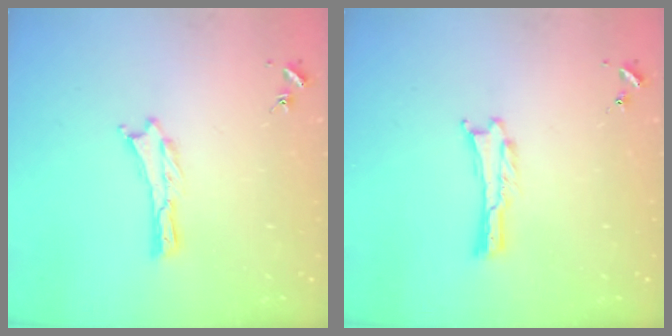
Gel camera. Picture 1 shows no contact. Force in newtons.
{"total": 0.0}